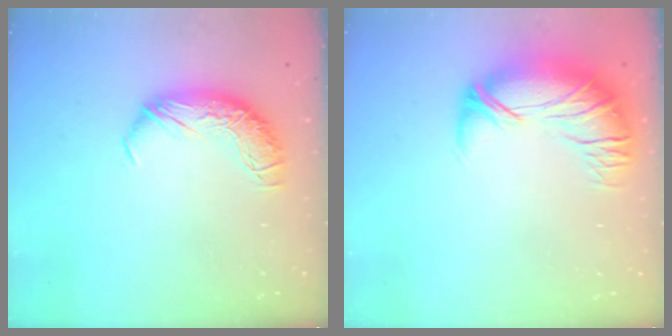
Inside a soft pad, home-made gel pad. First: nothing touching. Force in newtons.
{"total": 2.9, "press": 0.6, "slide": 2.9}